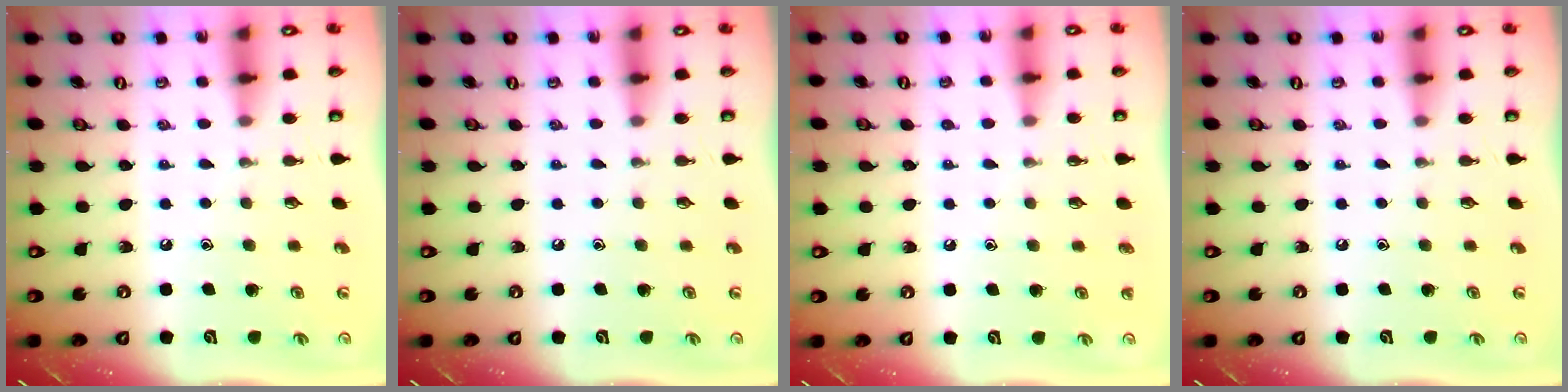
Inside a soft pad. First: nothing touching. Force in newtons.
{"total": 0.0}
{"total": 0.7, "press": 0.7, "slide": 0.0}
{"total": 0.0}